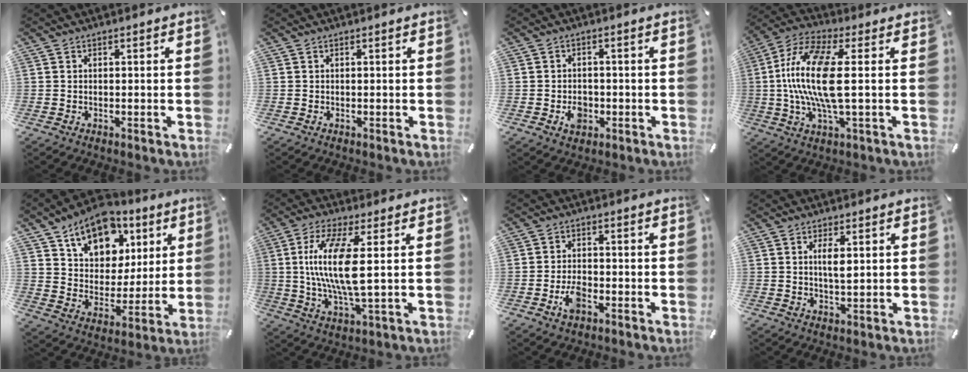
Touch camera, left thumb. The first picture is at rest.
{"total": 0.0}
{"total": 4.7, "force": [-1.5, 3.7, 2.5], "torque": [-0.038, 0.003, -0.025]}
{"total": 16.2, "force": [0.4, 4.7, 15.5], "torque": [-0.327, -0.018, -0.004]}
{"total": 14.5, "force": [8.5, 10.2, 5.9], "torque": [-0.088, -0.047, 0.155]}
{"total": 14.2, "force": [1.4, 3.4, 13.7], "torque": [-0.293, -0.016, 0.014]}
{"total": 5.1, "force": [-2.3, 2.8, 3.6], "torque": [-0.075, 0.008, -0.043]}
{"total": 3.9, "force": [1.0, 1.1, 3.6], "torque": [-0.067, -0.001, 0.013]}